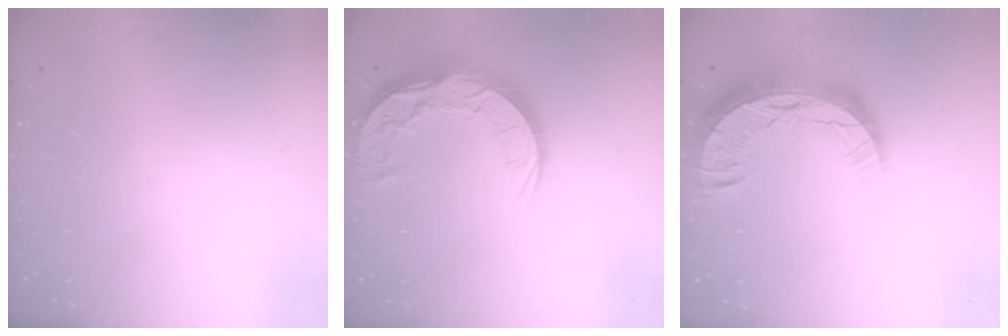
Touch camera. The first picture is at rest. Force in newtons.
{"total": 15.1, "press": 15.1, "slide": 1.2}
{"total": 13.4, "press": 13.4, "slide": 0.9}